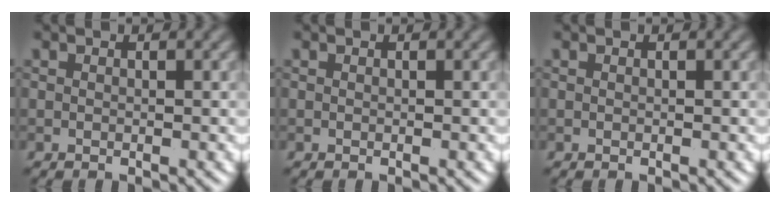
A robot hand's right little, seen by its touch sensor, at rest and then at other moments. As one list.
[{"total": 0.0}, {"total": 0.0}]